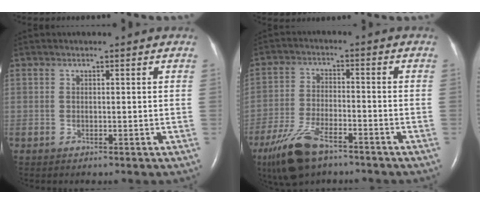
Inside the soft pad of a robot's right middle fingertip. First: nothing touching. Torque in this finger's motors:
{"motor_torque": [1.11, -1.03, 0.18, 0.06]}